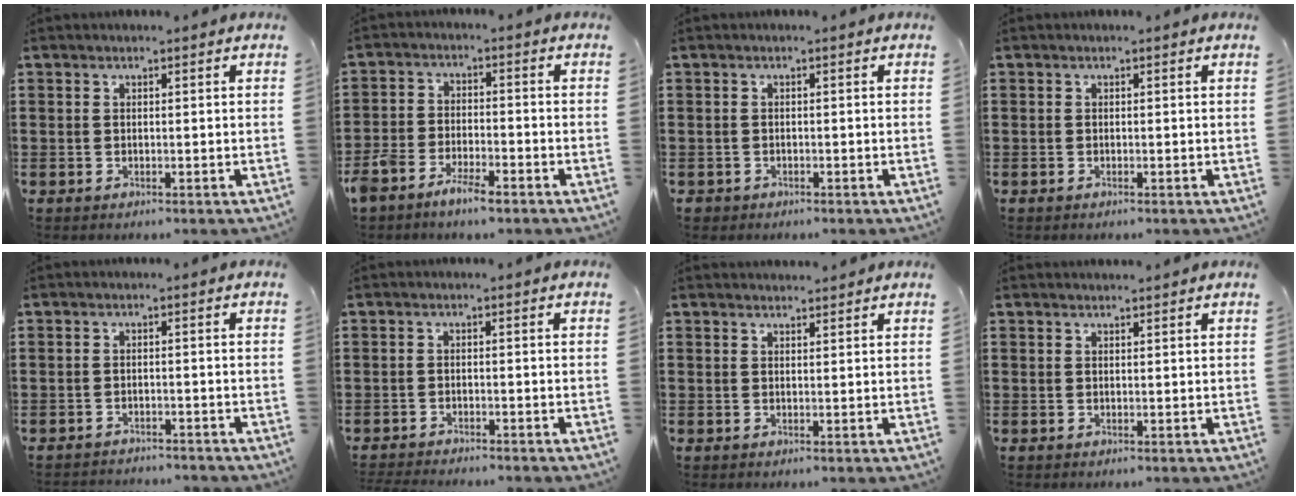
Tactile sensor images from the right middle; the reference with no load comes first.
{"total": 4.9, "force": [-4.2, 1.3, 2.0], "torque": [-0.060, -0.002, -0.089]}
{"total": 0.7, "force": [-0.6, 0.4, 0.0], "torque": [-0.002, 0.001, -0.013]}
{"total": 0.0}
{"total": 1.7, "force": [-1.7, 0.1, 0.0], "torque": [-0.006, 0.001, -0.035]}
{"total": 2.0, "force": [-2.0, 0.0, 0.1], "torque": [-0.004, -0.001, -0.042]}
{"total": 1.4, "force": [1.4, 0.0, -0.1], "torque": [-0.002, -0.001, 0.027]}
{"total": 1.2, "force": [1.2, -0.1, 0.0], "torque": [-0.002, -0.003, 0.024]}